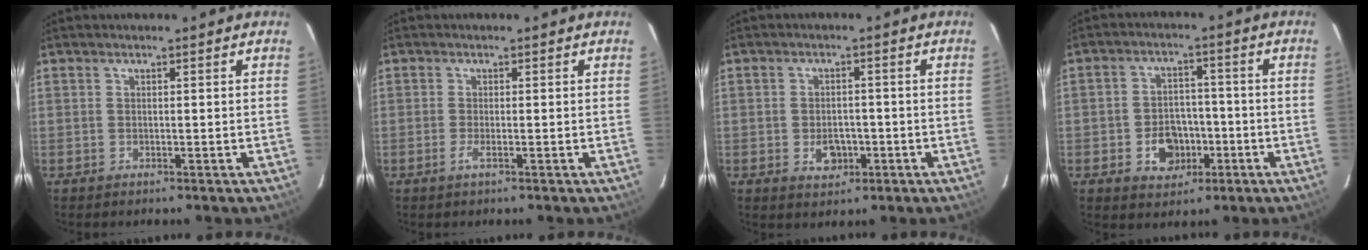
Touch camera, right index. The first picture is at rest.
{"total": 1.5, "force": [-0.7, 0.0, 1.3], "torque": [-0.029, -0.003, -0.016]}
{"total": 4.7, "force": [-1.6, 3.5, 2.7], "torque": [-0.049, 0.002, -0.017]}
{"total": 8.0, "force": [-3.1, 6.2, 3.9], "torque": [-0.088, 0.016, -0.035]}